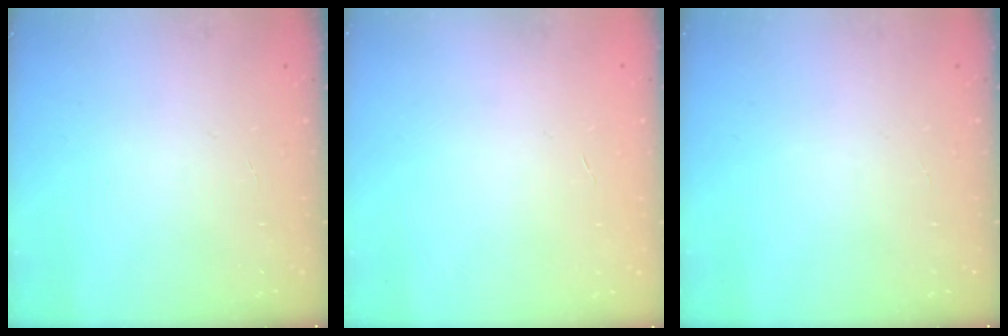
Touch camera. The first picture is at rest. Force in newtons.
{"total": 0.0}
{"total": 0.0}